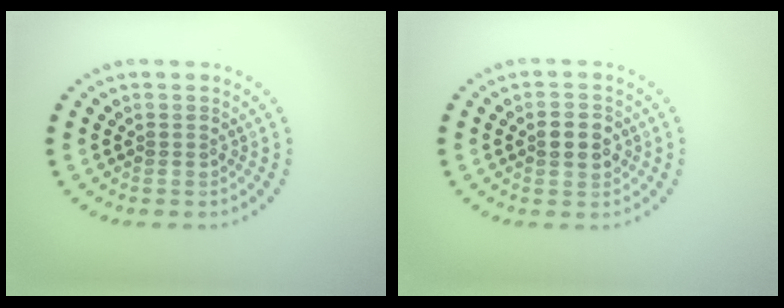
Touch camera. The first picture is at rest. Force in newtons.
{"total": 2.6, "press": 2.6, "slide": 0.2}